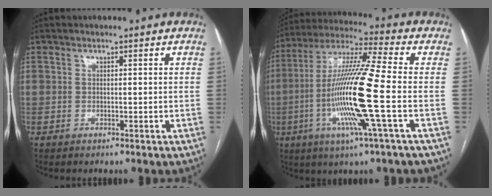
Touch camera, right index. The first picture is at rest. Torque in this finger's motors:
{"motor_torque": [2.14, 0.00, 1.05, 0.21]}